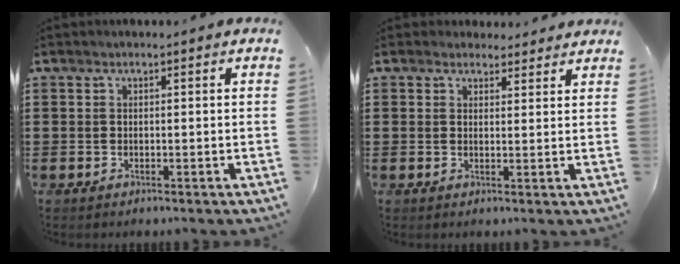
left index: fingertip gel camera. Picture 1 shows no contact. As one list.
[{"total": 2.5, "force": [2.3, 1.0, 0.1], "torque": [-0.001, -0.002, 0.043]}]